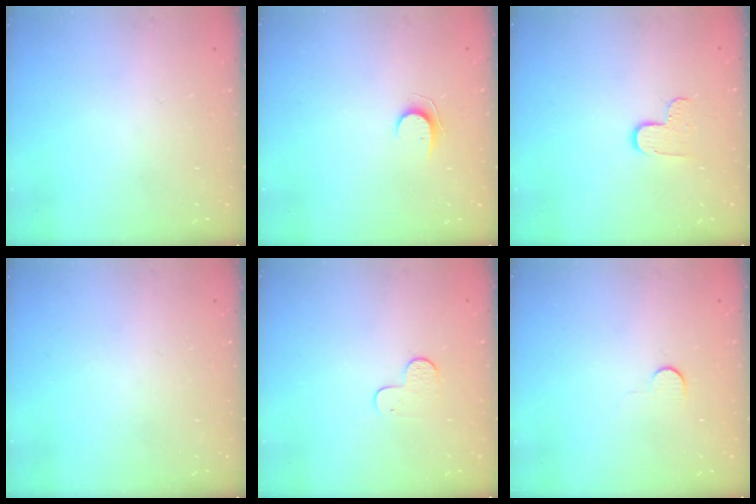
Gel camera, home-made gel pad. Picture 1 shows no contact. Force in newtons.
{"total": 5.6, "press": 5.6, "slide": 0.6}
{"total": 6.5, "press": 6.5, "slide": 0.3}
{"total": 0.0}
{"total": 5.5, "press": 5.4, "slide": 0.6}
{"total": 3.6, "press": 3.6, "slide": 0.4}